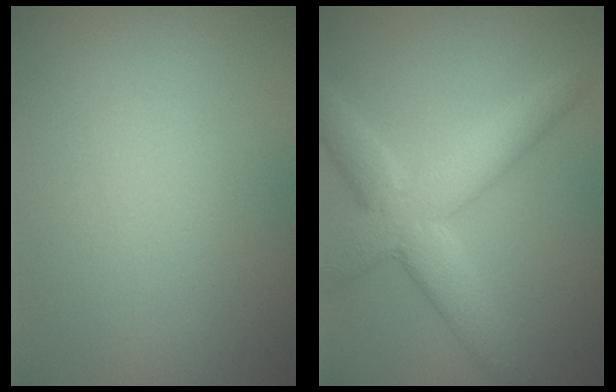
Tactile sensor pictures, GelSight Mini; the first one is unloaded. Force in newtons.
{"total": 6.0, "press": 6.0, "slide": 0.5}